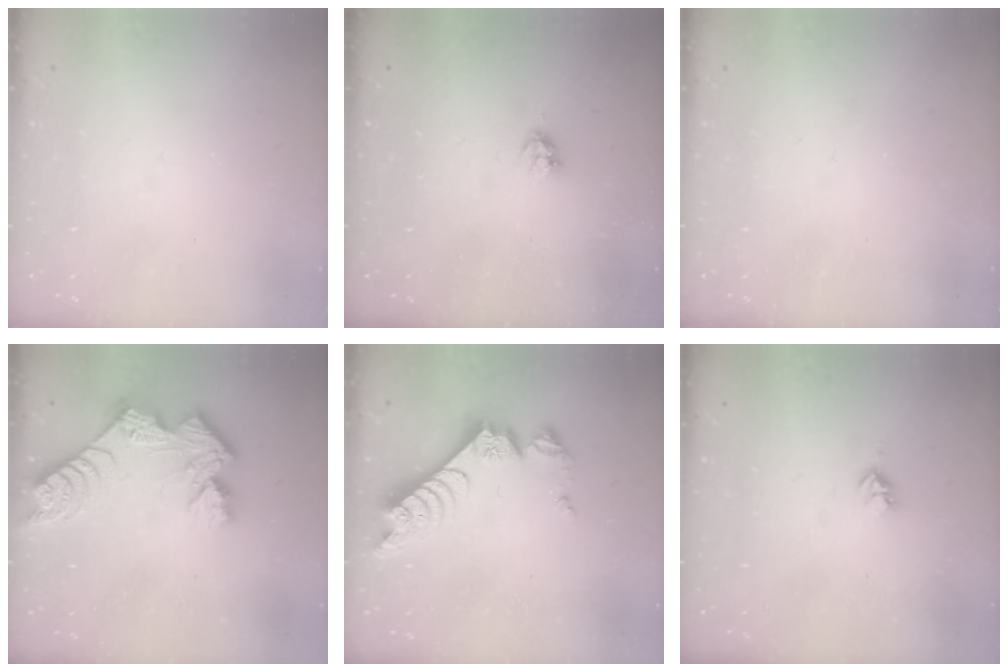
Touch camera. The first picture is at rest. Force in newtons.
{"total": 3.5, "press": 3.5, "slide": 0.4}
{"total": 0.0}
{"total": 11.9, "press": 11.8, "slide": 1.0}
{"total": 10.1, "press": 10.0, "slide": 1.0}
{"total": 2.8, "press": 2.8, "slide": 0.2}